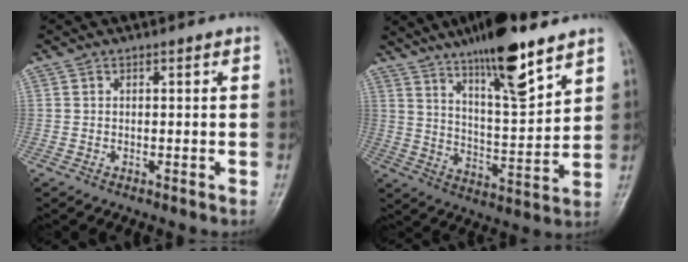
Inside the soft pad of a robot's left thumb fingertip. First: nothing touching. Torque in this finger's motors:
{"motor_torque": [2.39, 1.05, 1.38, -1.39, 0.33]}